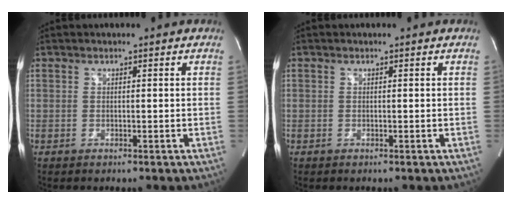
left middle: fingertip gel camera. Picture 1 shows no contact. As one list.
[{"total": 0.0}]